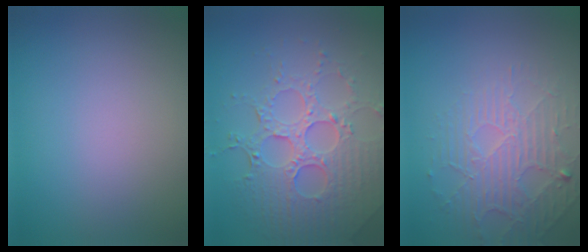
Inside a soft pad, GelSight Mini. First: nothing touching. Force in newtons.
{"total": 7.0, "press": 5.4, "slide": 4.6}
{"total": 4.6, "press": 3.5, "slide": 3.1}